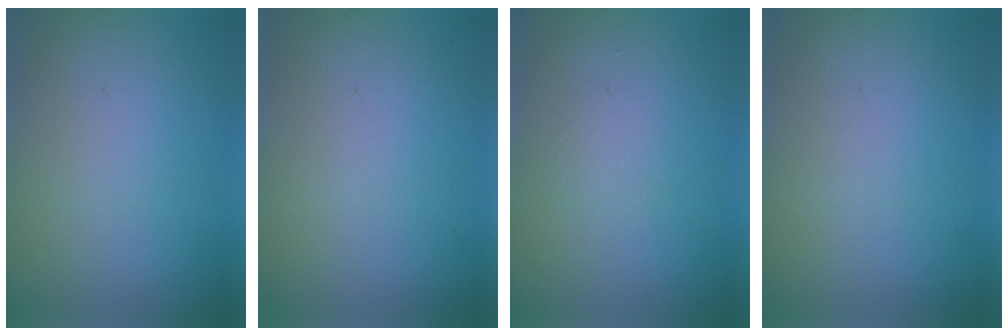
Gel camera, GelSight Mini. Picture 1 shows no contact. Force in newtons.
{"total": 0.0}
{"total": 0.0}
{"total": 0.0}